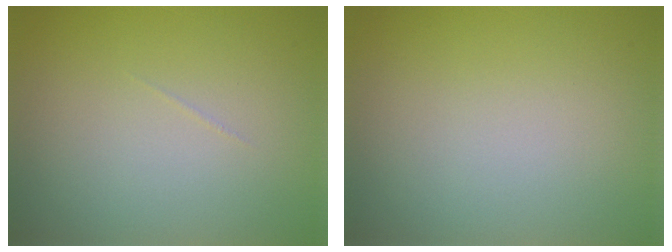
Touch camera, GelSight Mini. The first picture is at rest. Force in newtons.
{"total": 0.0}